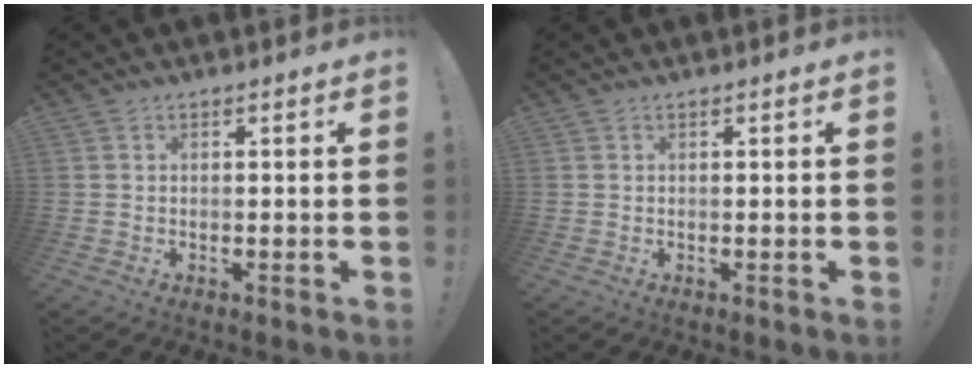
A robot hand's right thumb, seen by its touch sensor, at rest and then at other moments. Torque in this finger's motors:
{"motor_torque": [-0.03, 0.03, 0.09, -0.09, 0.04]}